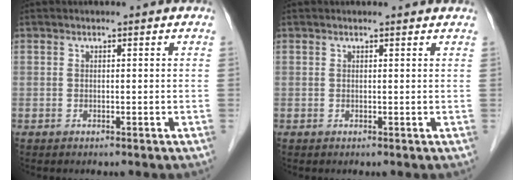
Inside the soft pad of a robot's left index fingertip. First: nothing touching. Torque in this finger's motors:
{"motor_torque": [0.07, -0.20, -0.03, 0.01]}